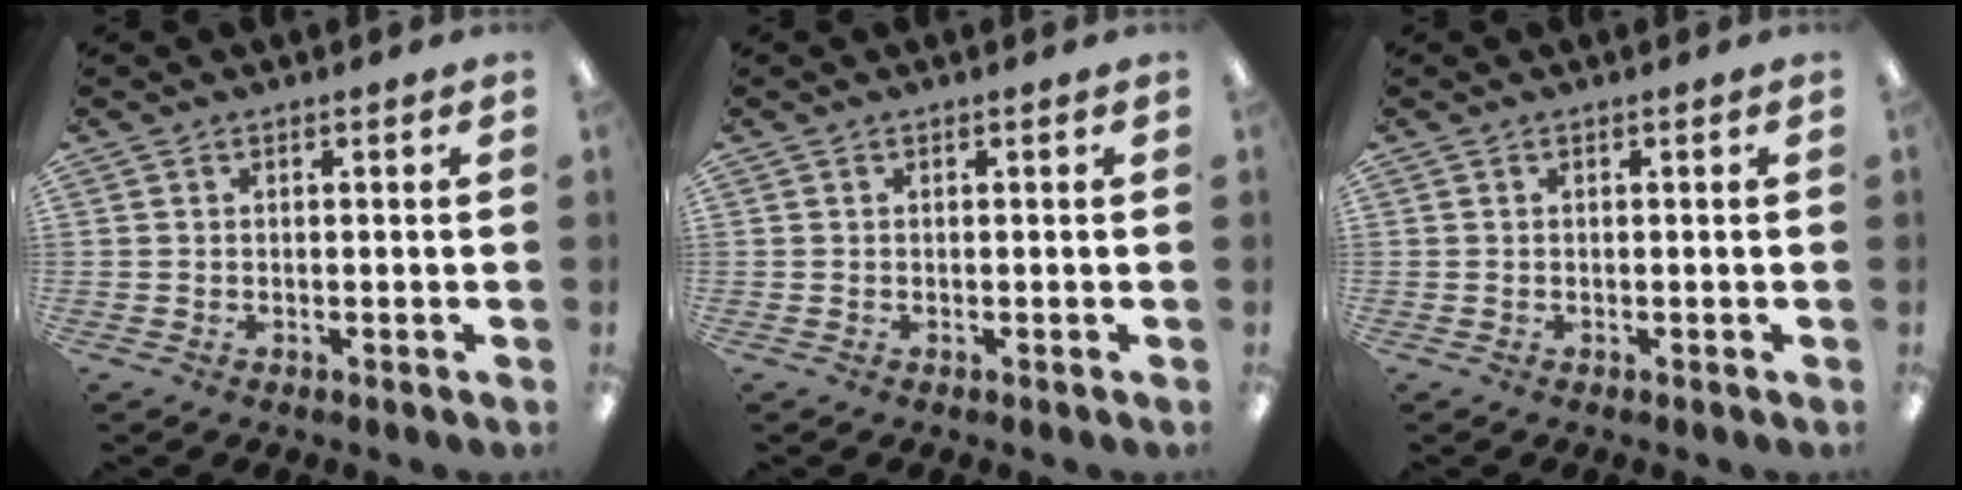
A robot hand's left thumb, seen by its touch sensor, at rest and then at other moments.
{"total": 0.0}
{"total": 0.0}